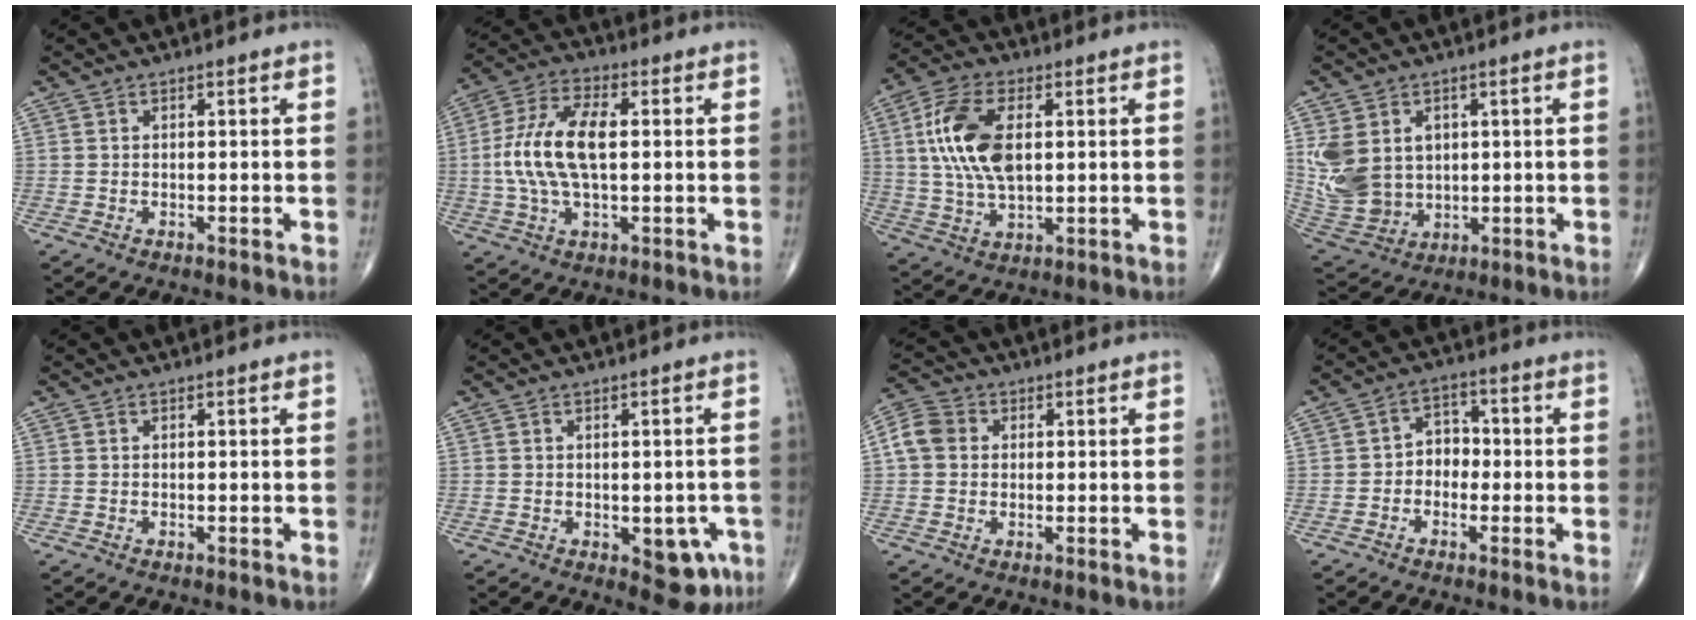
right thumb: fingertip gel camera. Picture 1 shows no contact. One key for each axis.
{"total": 13.1, "fx": 0.5, "fy": 6.1, "fz": 11.5, "tx": -0.245, "ty": 0.019, "tz": 0.007}
{"total": 13.6, "fx": 2.4, "fy": 7.1, "fz": 11.4, "tx": -0.232, "ty": 0.003, "tz": 0.047}
{"total": 12.9, "fx": 2.3, "fy": 10.0, "fz": 7.7, "tx": -0.148, "ty": -0.008, "tz": 0.070}
{"total": 0.0}
{"total": 6.7, "fx": -2.3, "fy": 3.6, "fz": 5.2, "tx": -0.031, "ty": 0.005, "tz": -0.018}
{"total": 5.6, "fx": 0.7, "fy": 4.8, "fz": 2.8, "tx": -0.049, "ty": 0.015, "tz": 0.005}
{"total": 5.0, "fx": -1.0, "fy": 4.0, "fz": 2.9, "tx": -0.017, "ty": 0.023, "tz": -0.031}